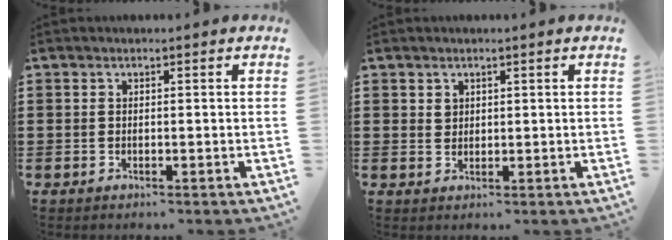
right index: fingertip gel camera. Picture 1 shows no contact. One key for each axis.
{"total": 1.3, "fx": 0.7, "fy": 1.0, "fz": 0.4, "tx": -0.010, "ty": 0.002, "tz": 0.015}